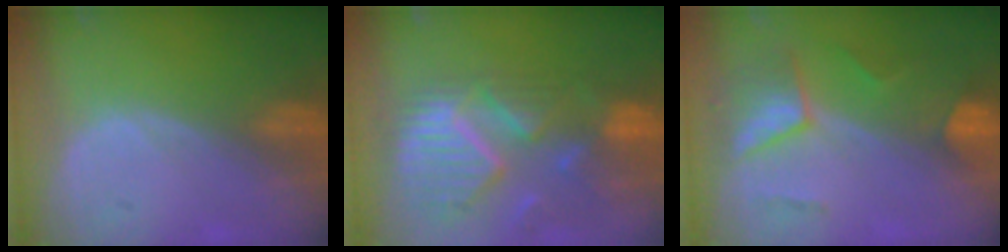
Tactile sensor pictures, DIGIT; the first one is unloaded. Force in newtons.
{"total": 12.0, "press": 10.4, "slide": 6.0}
{"total": 7.3, "press": 6.5, "slide": 3.3}